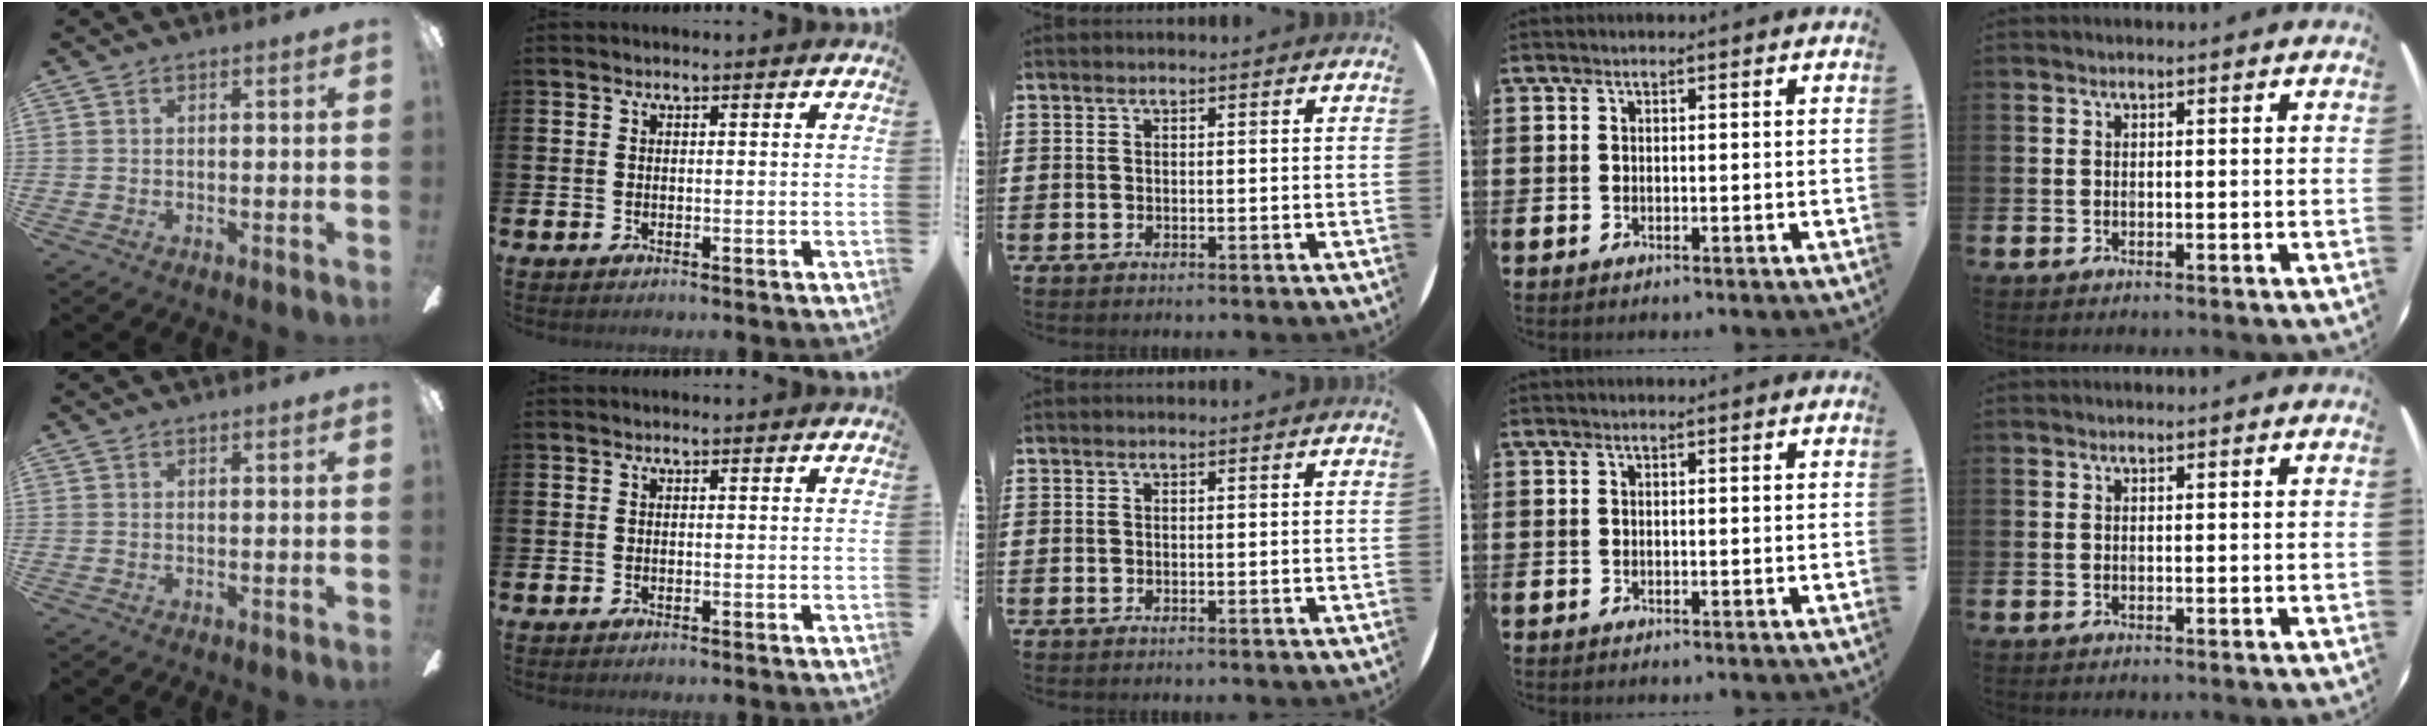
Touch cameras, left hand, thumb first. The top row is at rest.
{}